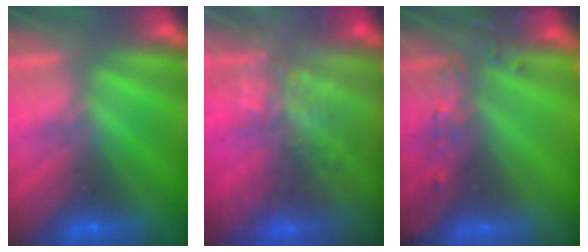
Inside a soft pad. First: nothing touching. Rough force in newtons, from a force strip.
{"total": 6.1}
{"total": 8.8}